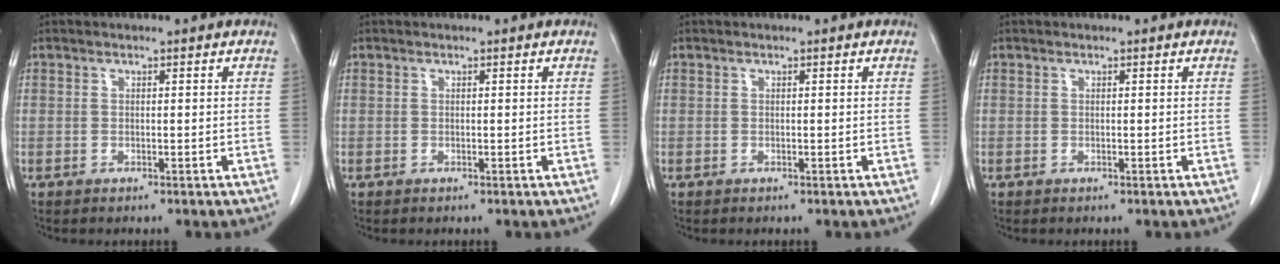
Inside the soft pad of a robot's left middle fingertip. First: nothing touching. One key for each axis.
{"total": 0.0}
{"total": 0.0}
{"total": 0.0}